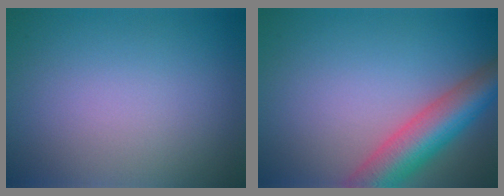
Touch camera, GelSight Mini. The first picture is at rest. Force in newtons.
{"total": 7.5, "press": 7.5, "slide": 0.3}